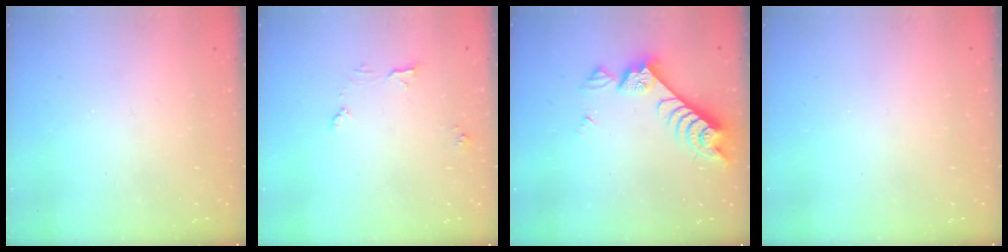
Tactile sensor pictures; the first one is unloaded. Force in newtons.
{"total": 4.7, "press": 4.7, "slide": 0.5}
{"total": 7.8, "press": 7.7, "slide": 1.2}
{"total": 0.0}